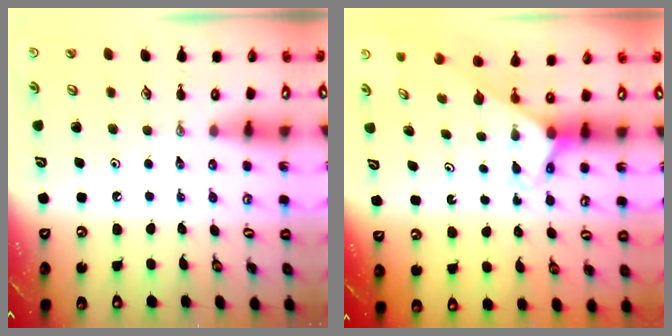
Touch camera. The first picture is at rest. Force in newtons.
{"total": 2.5, "press": 2.5, "slide": 0.1}